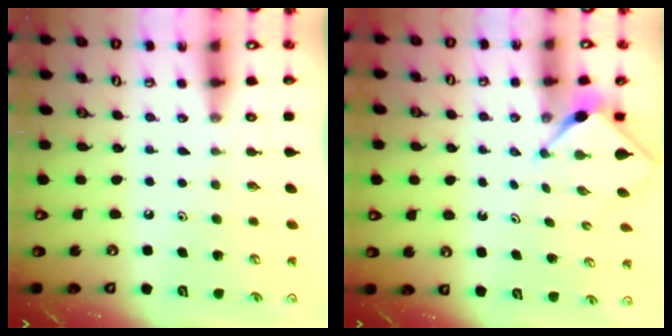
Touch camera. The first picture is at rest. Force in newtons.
{"total": 3.2, "press": 3.1, "slide": 0.3}